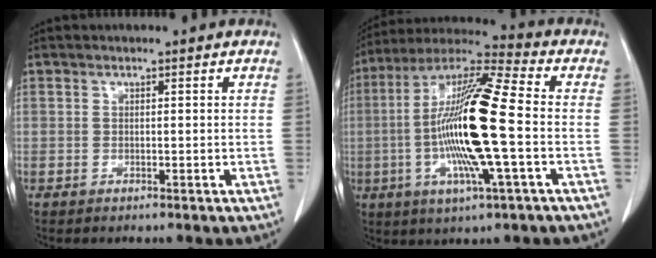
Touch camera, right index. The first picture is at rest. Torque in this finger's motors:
{"motor_torque": [2.14, 0.00, 1.05, 0.21]}